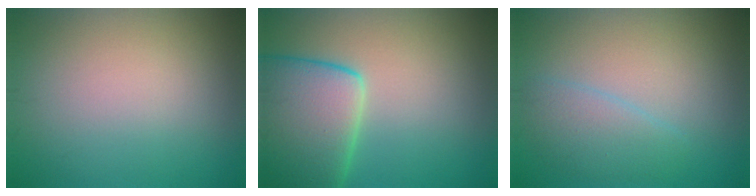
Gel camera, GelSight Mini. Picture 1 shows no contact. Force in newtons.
{"total": 9.0, "press": 9.0, "slide": 0.9}
{"total": 2.7, "press": 2.7, "slide": 0.1}